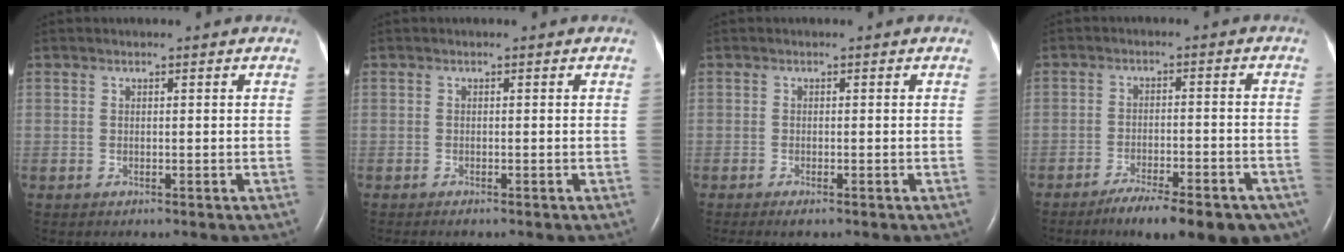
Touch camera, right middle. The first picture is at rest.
{"total": 1.0, "force": [-0.8, 0.1, 0.5], "torque": [-0.009, -0.002, -0.012]}
{"total": 1.8, "force": [-1.3, 0.2, 1.2], "torque": [-0.022, -0.007, -0.021]}
{"total": 13.9, "force": [-10.1, 3.6, 8.8], "torque": [-0.082, 0.005, -0.143]}